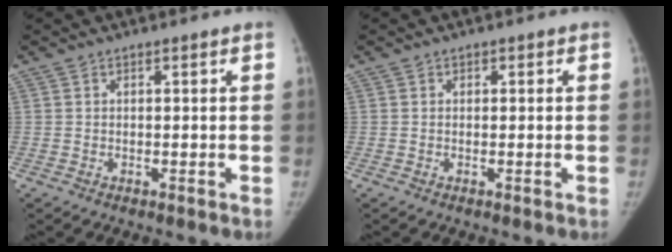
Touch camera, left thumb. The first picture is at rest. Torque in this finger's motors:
{"motor_torque": [-0.28, -0.06, -0.35, 0.29, -0.01]}